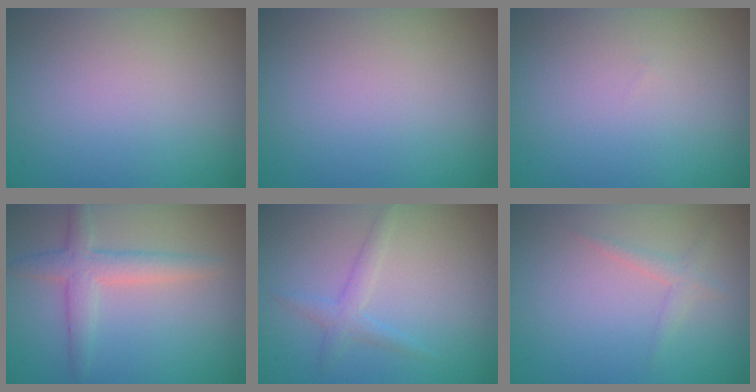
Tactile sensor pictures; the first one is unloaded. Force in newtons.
{"total": 0.0}
{"total": 0.0}
{"total": 3.2, "press": 3.2, "slide": 0.2}
{"total": 1.7, "press": 1.7, "slide": 0.1}
{"total": 1.3, "press": 1.3, "slide": 0.1}